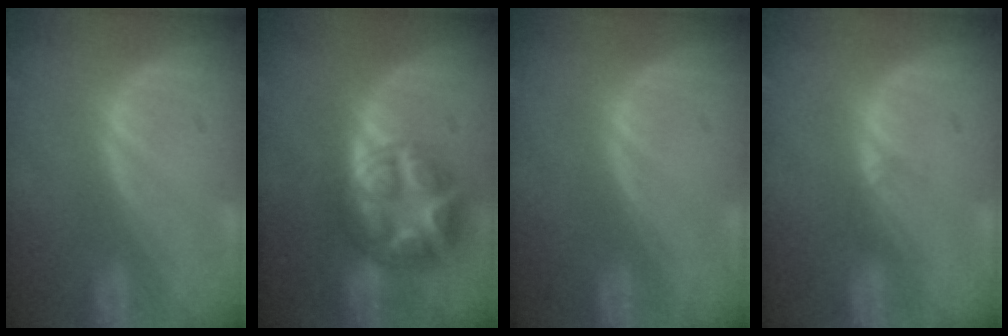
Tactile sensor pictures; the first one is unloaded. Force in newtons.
{"total": 8.7, "press": 8.7, "slide": 0.5}
{"total": 0.0}
{"total": 0.9, "press": 0.8, "slide": 0.2}